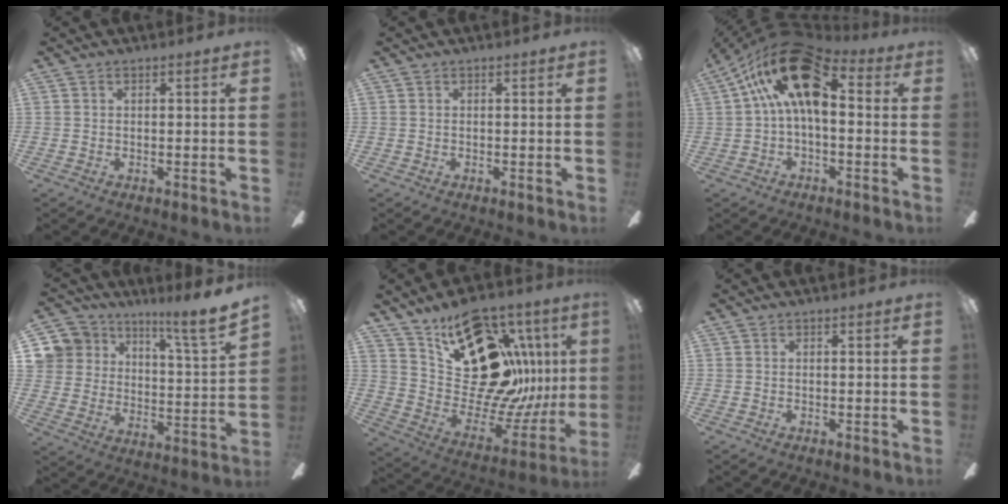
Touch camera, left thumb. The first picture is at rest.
{"total": 0.0}
{"total": 20.6, "force": [7.6, 9.6, 16.5], "torque": [-0.288, -0.032, 0.130]}
{"total": 12.8, "force": [10.7, 4.7, 5.1], "torque": [-0.091, -0.080, 0.190]}
{"total": 25.1, "force": [11.0, 15.2, 16.7], "torque": [-0.247, -0.075, 0.223]}
{"total": 0.0}